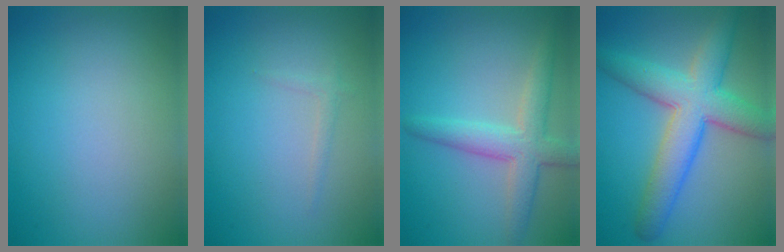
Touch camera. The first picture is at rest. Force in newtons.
{"total": 0.8, "press": 0.8, "slide": 0.1}
{"total": 4.2, "press": 4.2, "slide": 0.2}
{"total": 7.6, "press": 7.6, "slide": 0.3}